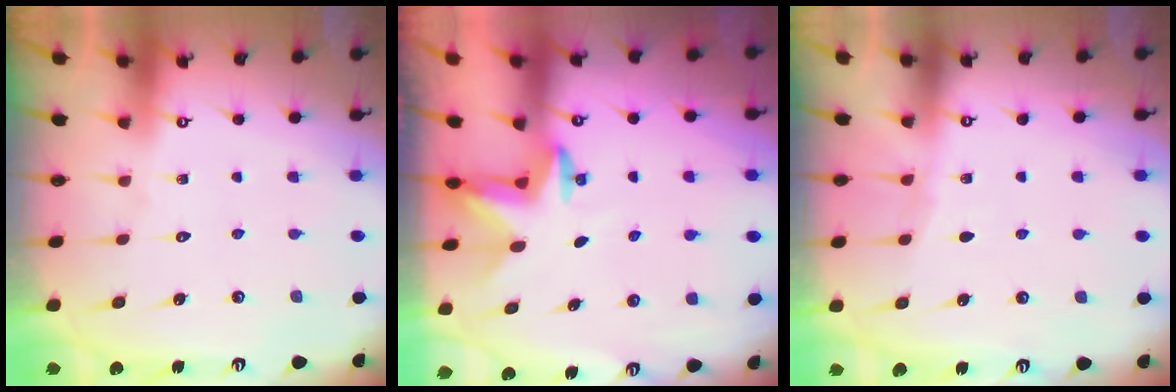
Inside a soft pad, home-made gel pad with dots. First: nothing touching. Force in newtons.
{"total": 3.0, "press": 2.9, "slide": 0.7}
{"total": 3.4, "press": 3.4, "slide": 0.5}